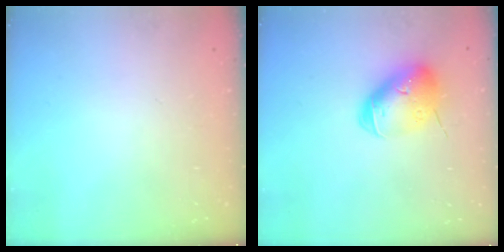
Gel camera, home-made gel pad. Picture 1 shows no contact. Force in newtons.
{"total": 13.6, "press": 13.4, "slide": 1.9}